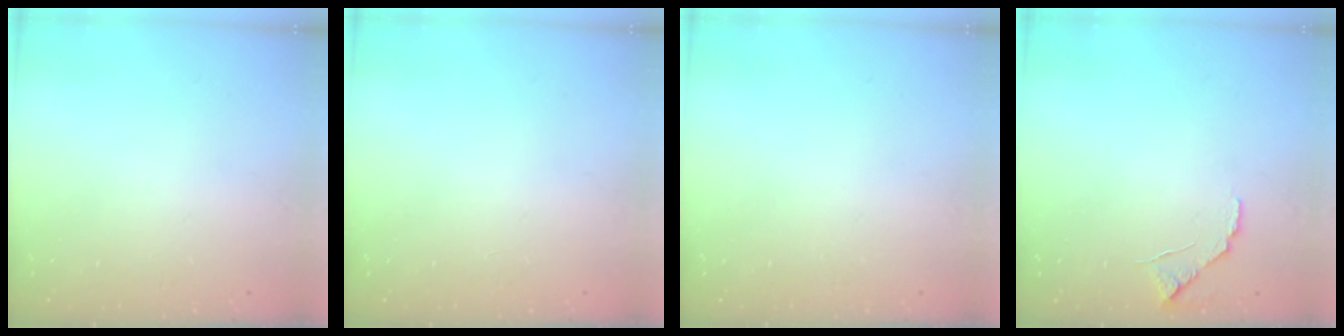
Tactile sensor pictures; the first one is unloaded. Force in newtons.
{"total": 0.0}
{"total": 0.0}
{"total": 6.4, "press": 6.4, "slide": 0.4}